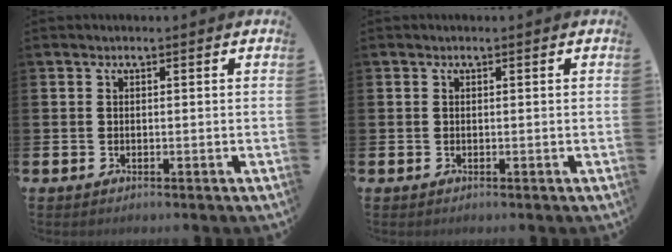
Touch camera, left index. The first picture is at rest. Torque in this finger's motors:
{"motor_torque": [0.00, 0.00, 0.00, 0.00]}